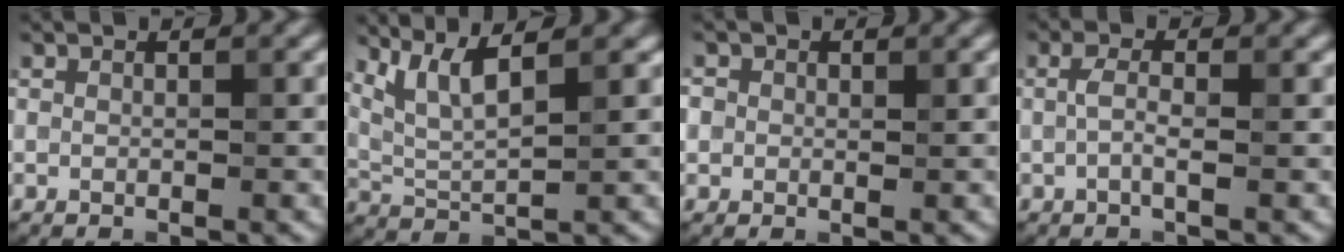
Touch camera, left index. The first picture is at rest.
{"total": 5.1, "force": [3.2, 1.4, 3.7], "torque": [-0.072, 0.008, 0.061]}
{"total": 1.8, "force": [0.5, 1.7, 0.6], "torque": [-0.005, 0.007, 0.001]}
{"total": 1.7, "force": [-0.1, 0.5, 1.6], "torque": [-0.036, 0.002, -0.007]}